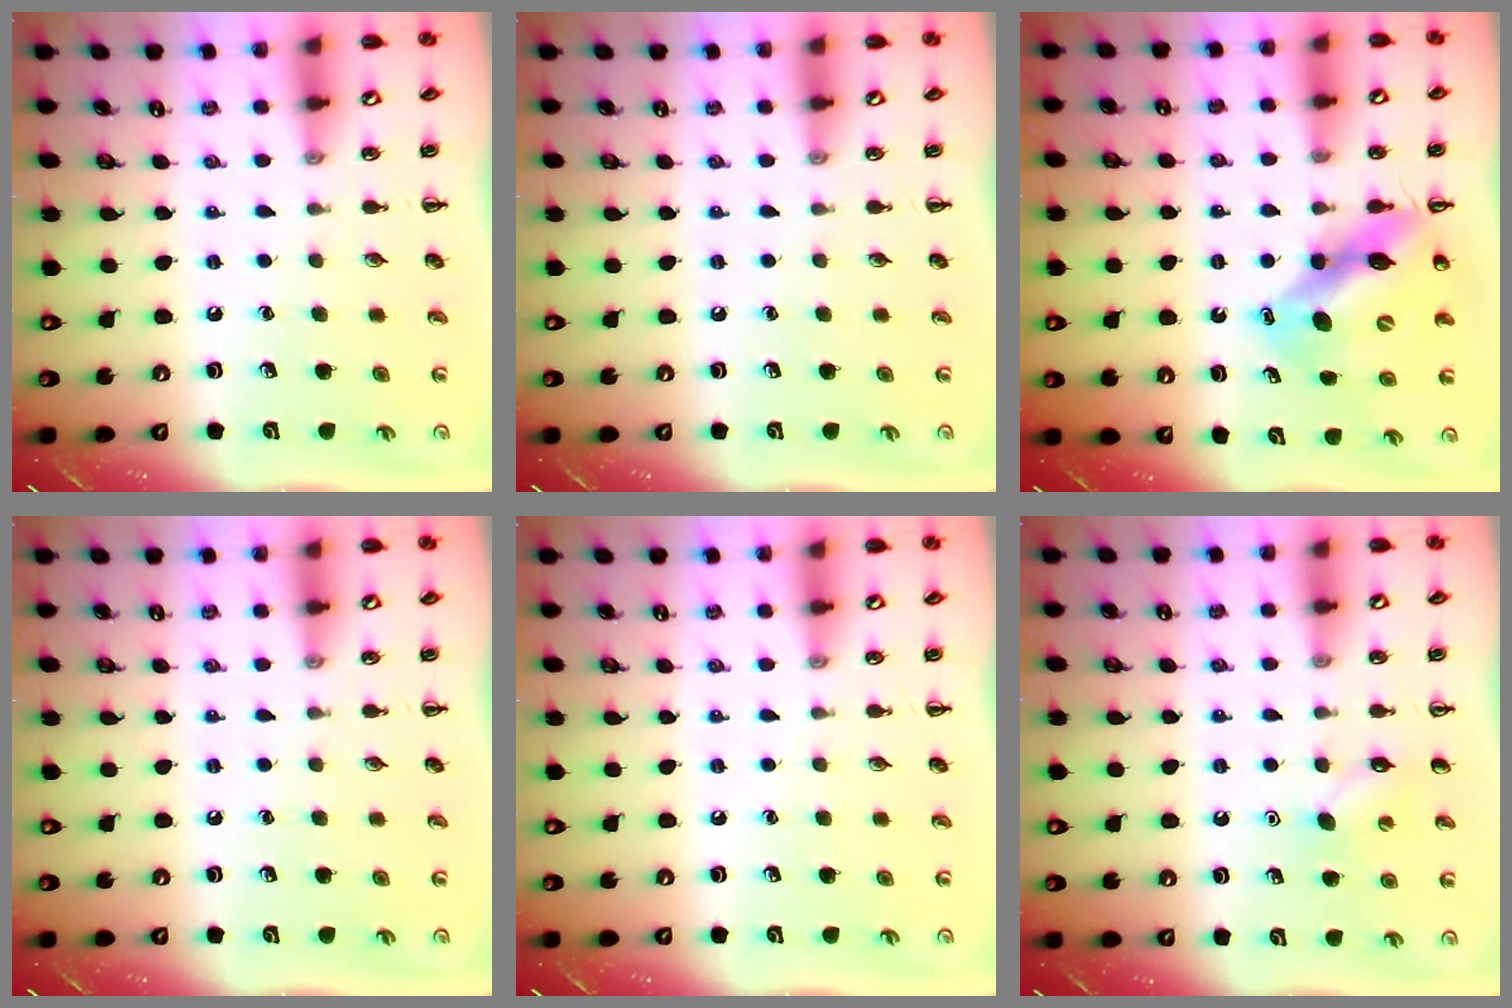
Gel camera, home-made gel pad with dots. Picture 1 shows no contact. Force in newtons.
{"total": 0.0}
{"total": 11.7, "press": 11.2, "slide": 3.1}
{"total": 0.0}
{"total": 0.0}
{"total": 5.4, "press": 5.1, "slide": 1.5}